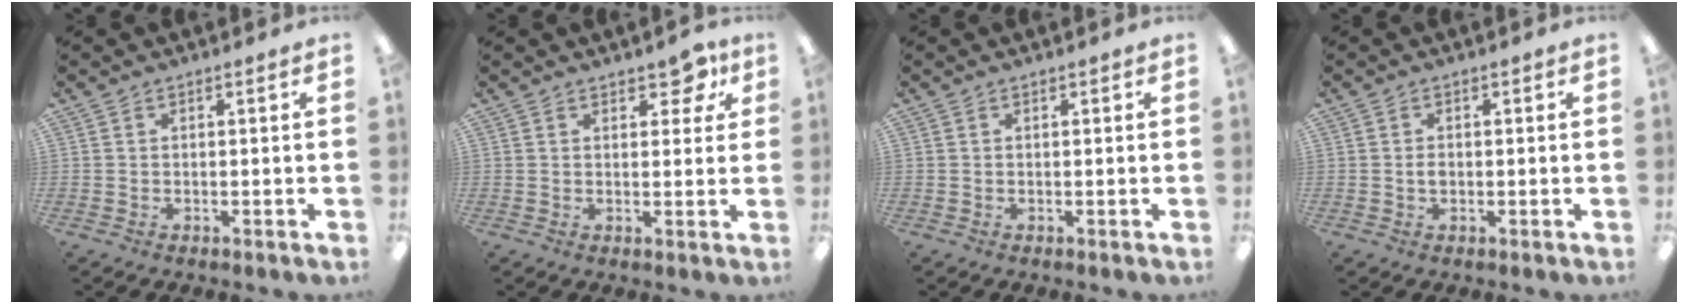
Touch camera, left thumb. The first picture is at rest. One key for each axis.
{"total": 5.8, "fx": 3.4, "fy": 3.2, "fz": 3.4, "tx": -0.026, "ty": -0.009, "tz": 0.054}
{"total": 0.0}
{"total": 1.4, "fx": -0.1, "fy": 1.1, "fz": 0.9, "tx": -0.009, "ty": -0.001, "tz": -0.005}